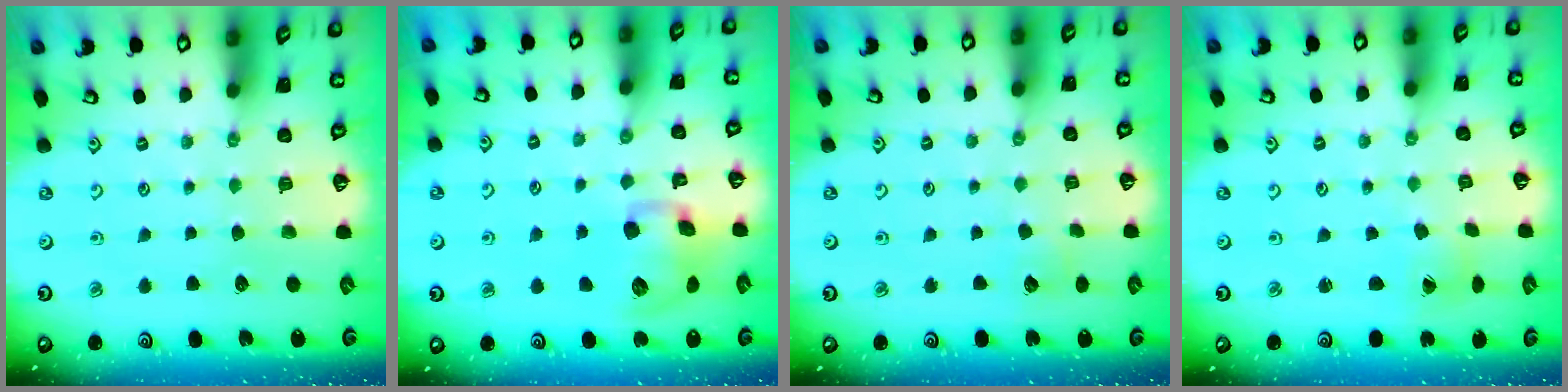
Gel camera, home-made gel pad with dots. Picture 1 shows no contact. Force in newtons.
{"total": 11.7, "press": 11.6, "slide": 2.1}
{"total": 2.9, "press": 2.9, "slide": 0.2}
{"total": 0.6, "press": 0.6, "slide": 0.2}